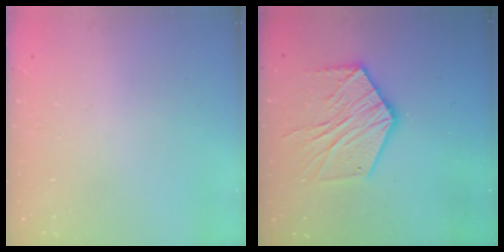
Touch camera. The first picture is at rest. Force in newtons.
{"total": 15.1, "press": 15.0, "slide": 0.7}